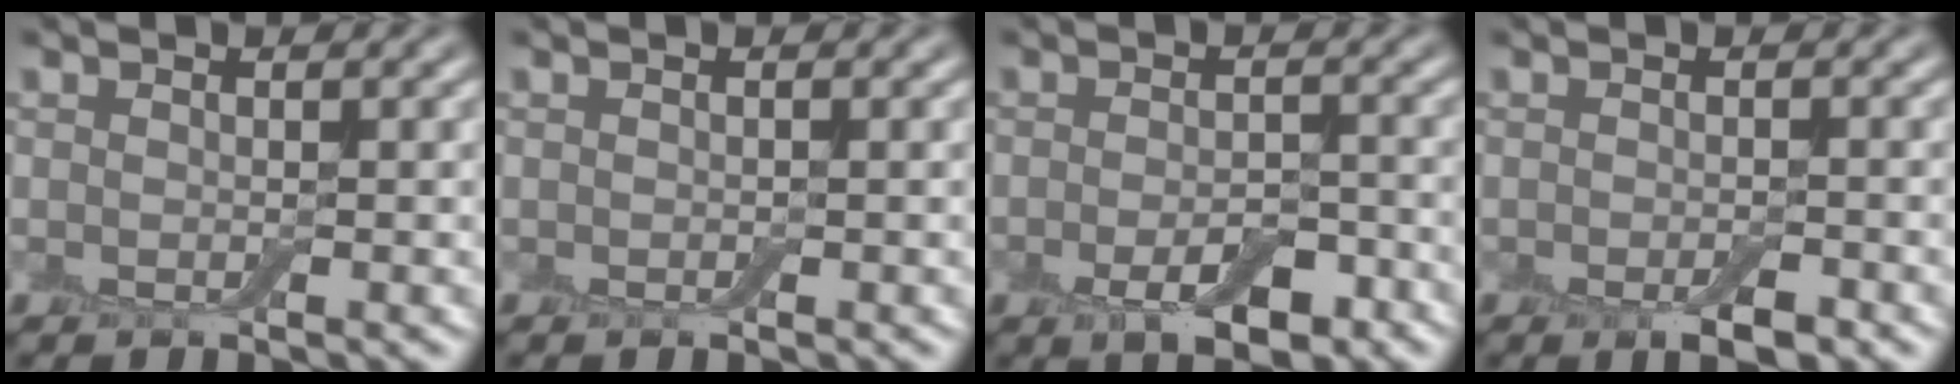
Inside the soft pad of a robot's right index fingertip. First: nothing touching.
{"total": 0.0}
{"total": 4.1, "force": [-1.9, 1.9, 3.1], "torque": [-0.050, -0.004, -0.029]}
{"total": 2.7, "force": [-1.5, 1.0, 2.0], "torque": [-0.031, -0.006, -0.022]}